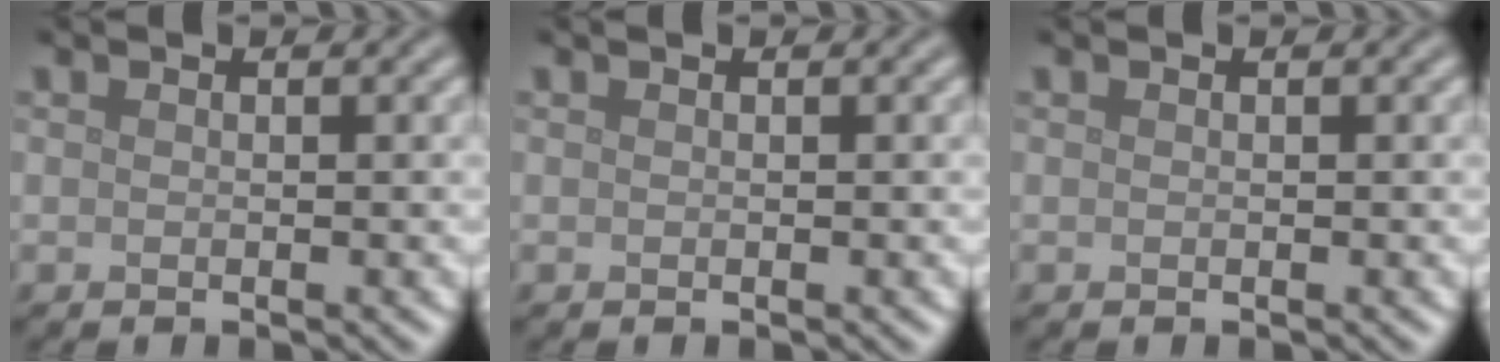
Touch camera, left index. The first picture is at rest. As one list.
[{"total": 0.0}, {"total": 0.0}]